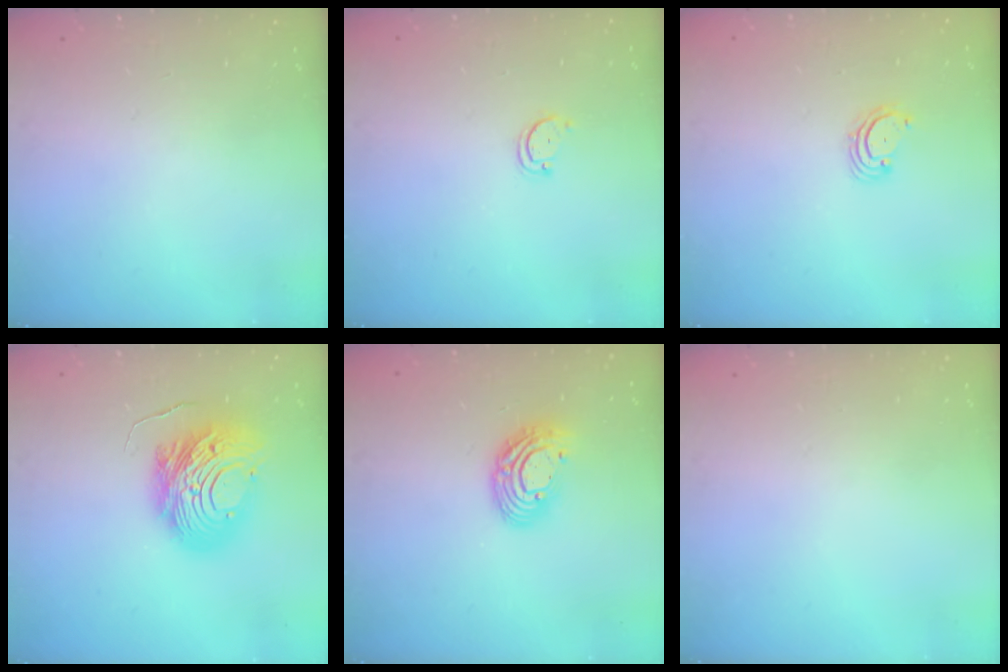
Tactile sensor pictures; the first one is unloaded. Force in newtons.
{"total": 2.8, "press": 2.8, "slide": 0.3}
{"total": 2.6, "press": 2.6, "slide": 0.3}
{"total": 14.9, "press": 14.8, "slide": 1.4}
{"total": 10.5, "press": 10.4, "slide": 0.8}
{"total": 0.0}